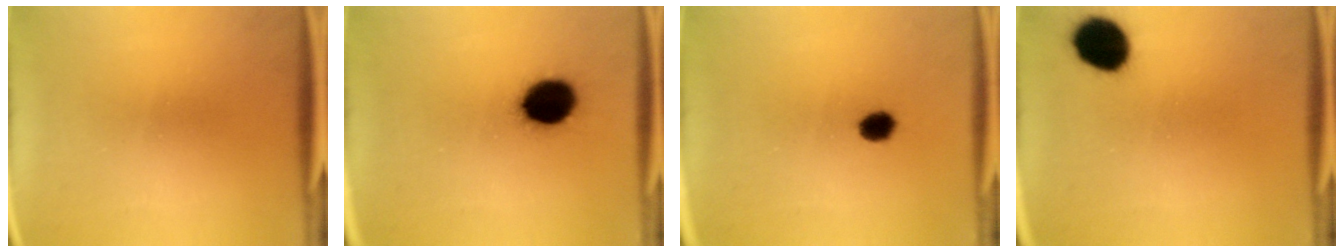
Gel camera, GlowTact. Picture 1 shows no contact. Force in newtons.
{"total": 14.3}
{"total": 4.1}
{"total": 10.7}